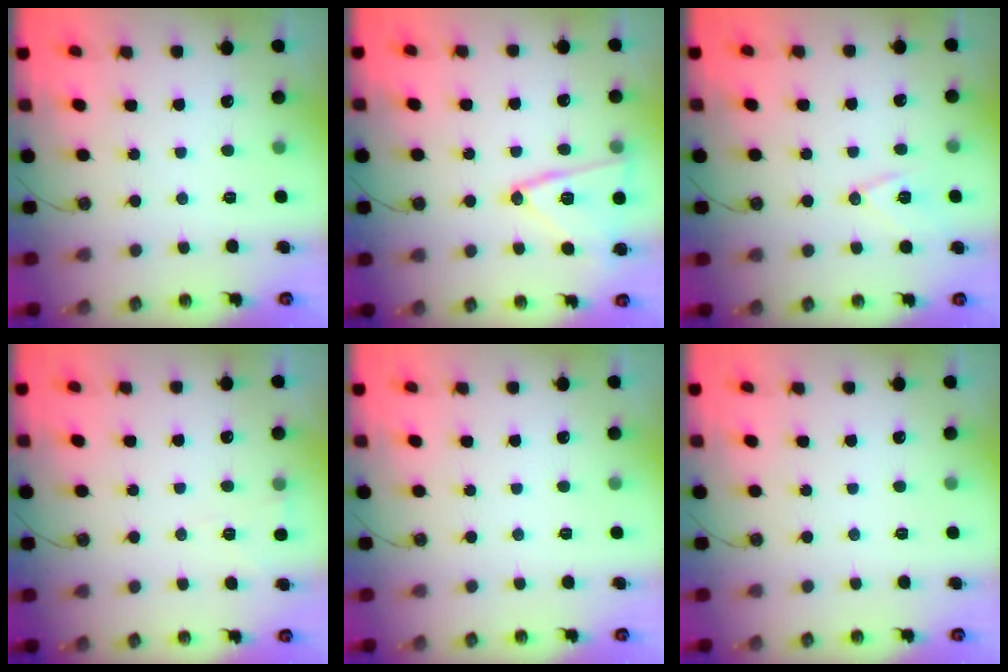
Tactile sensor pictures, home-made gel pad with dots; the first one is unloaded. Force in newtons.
{"total": 14.7, "press": 14.7, "slide": 0.5}
{"total": 9.3, "press": 8.6, "slide": 3.5}
{"total": 2.5, "press": 2.4, "slide": 0.7}
{"total": 0.0}
{"total": 0.0}